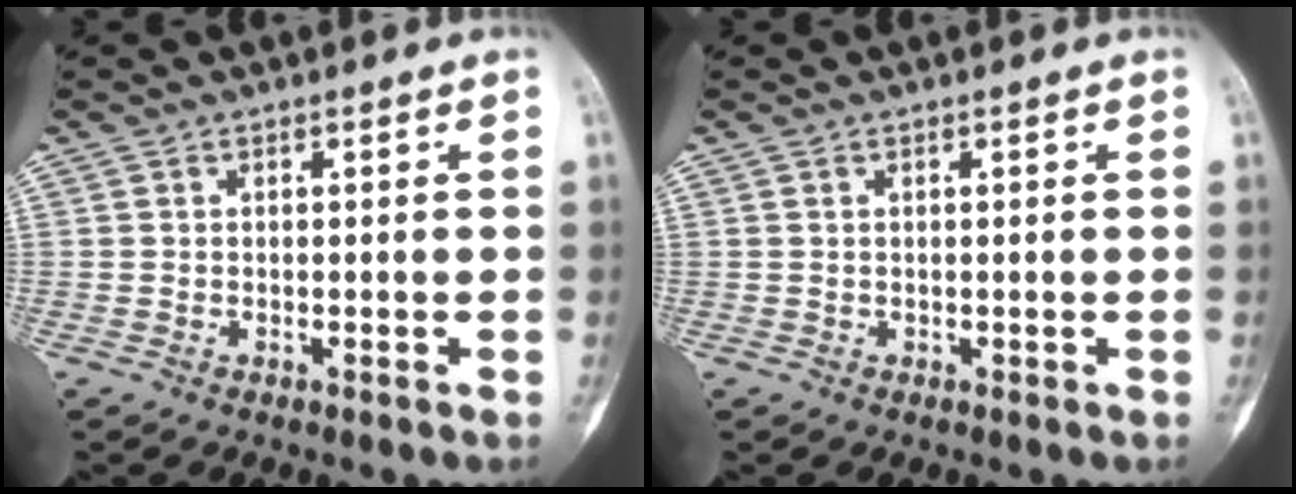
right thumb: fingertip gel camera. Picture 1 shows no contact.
{"total": 0.0}